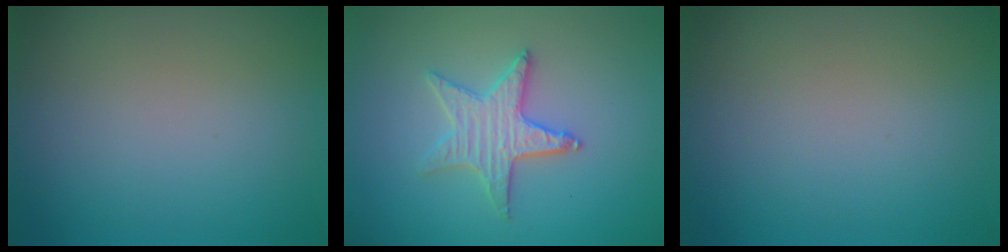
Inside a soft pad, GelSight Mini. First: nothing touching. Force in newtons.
{"total": 3.1, "press": 3.1, "slide": 0.5}
{"total": 0.0}